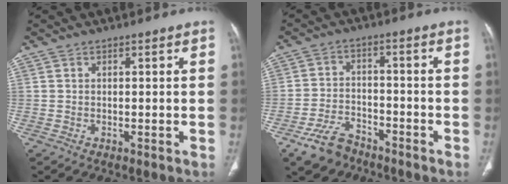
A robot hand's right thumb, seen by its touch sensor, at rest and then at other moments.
{"total": 7.8, "force": [-5.7, 4.4, 3.0], "torque": [-0.049, 0.030, -0.102]}